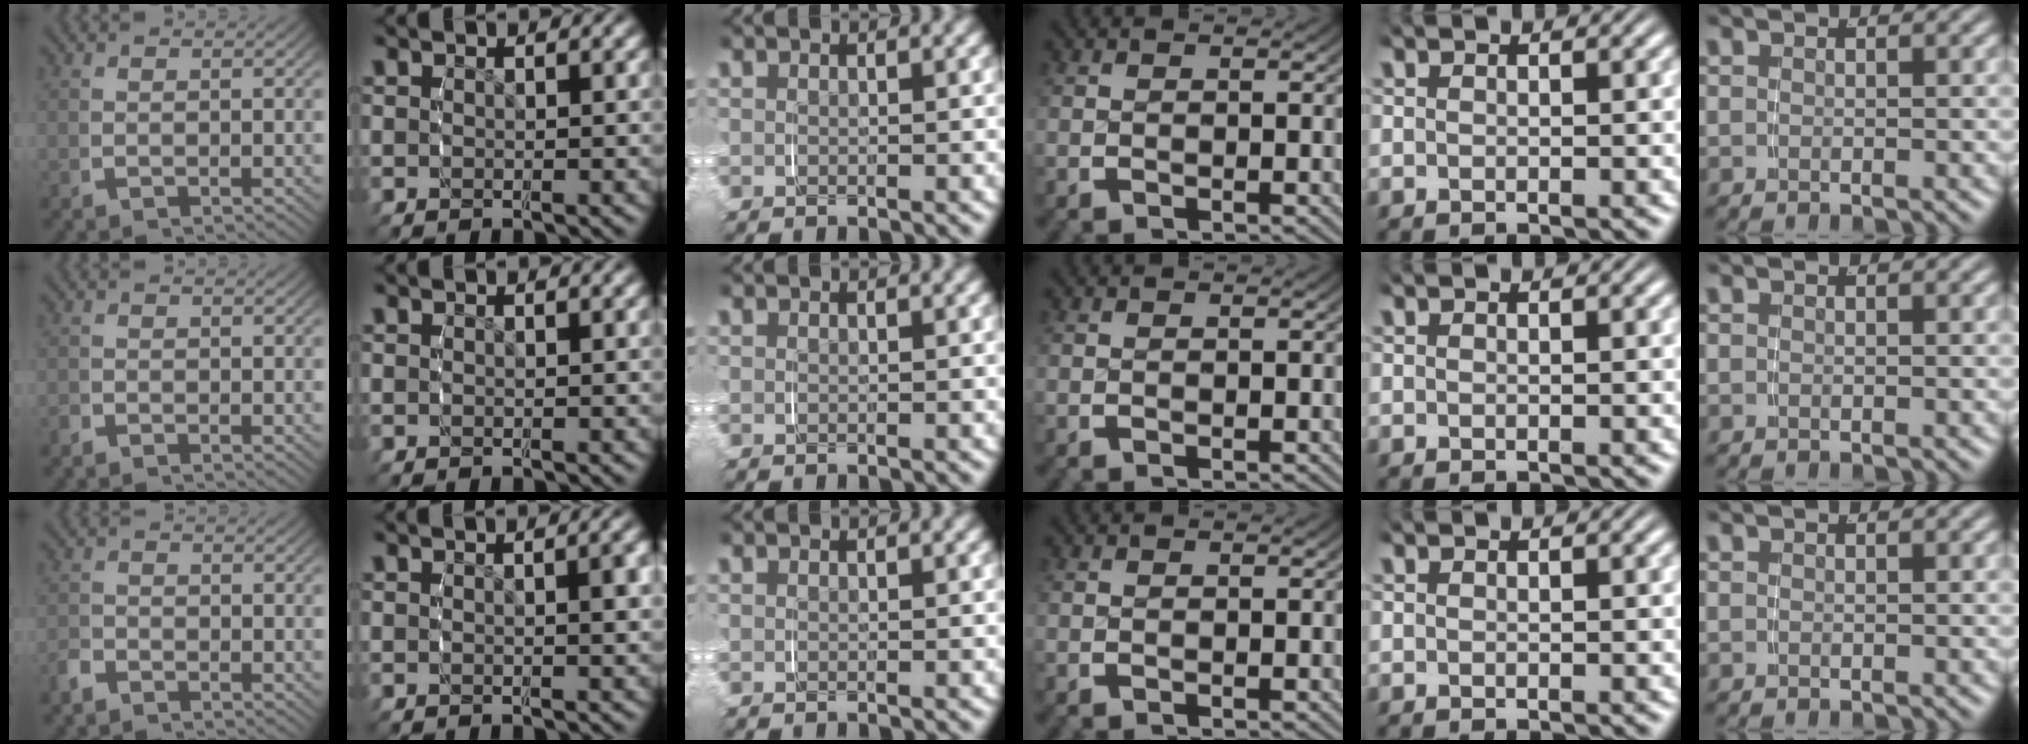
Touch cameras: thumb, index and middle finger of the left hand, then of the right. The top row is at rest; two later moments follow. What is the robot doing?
{"motion": "grasp_and_lifting", "object": "lipstick"}